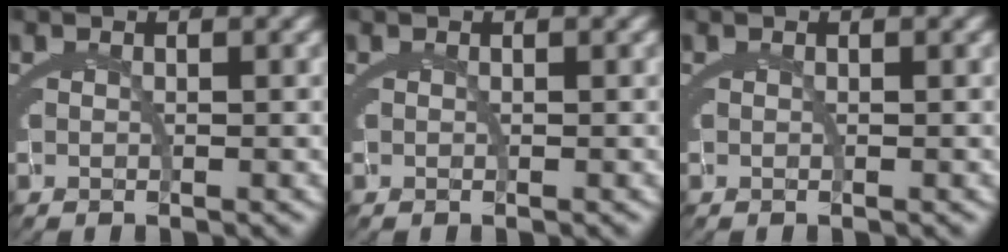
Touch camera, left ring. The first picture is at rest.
{"total": 0.0}
{"total": 0.0}